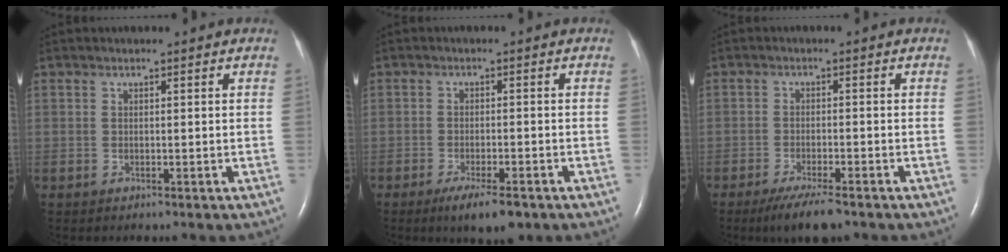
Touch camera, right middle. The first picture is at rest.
{"total": 5.8, "force": [-3.9, 1.1, 4.2], "torque": [-0.070, -0.012, -0.056]}
{"total": 6.2, "force": [-4.6, 0.9, 4.1], "torque": [-0.070, -0.015, -0.073]}